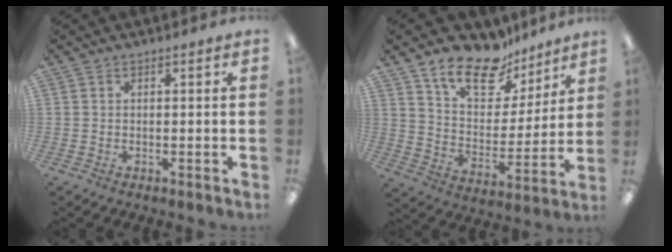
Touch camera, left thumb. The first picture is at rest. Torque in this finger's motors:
{"motor_torque": [0.12, 0.11, 1.10, -1.67, 0.11]}